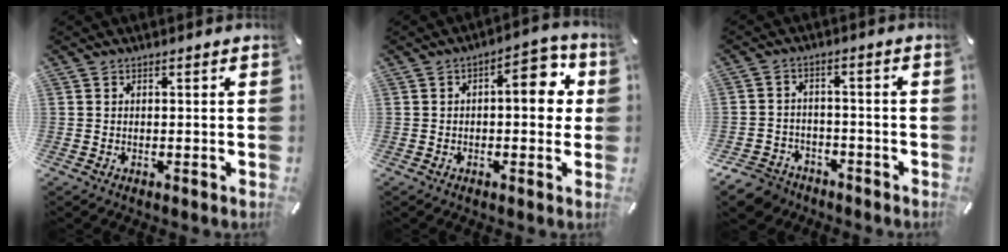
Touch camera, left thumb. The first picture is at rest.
{"total": 9.5, "force": [1.2, 4.8, 8.1], "torque": [-0.098, 0.001, 0.008]}
{"total": 6.2, "force": [-4.6, 4.0, 1.4], "torque": [-0.034, 0.024, -0.091]}